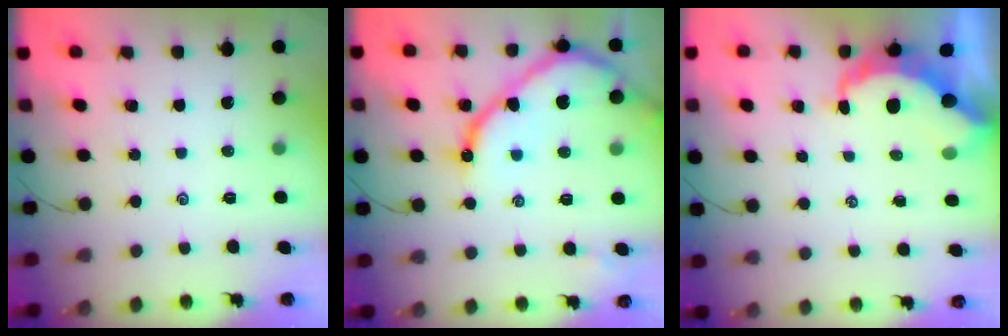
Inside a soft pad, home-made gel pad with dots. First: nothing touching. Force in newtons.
{"total": 14.5, "press": 14.4, "slide": 1.5}
{"total": 8.4, "press": 8.3, "slide": 1.0}